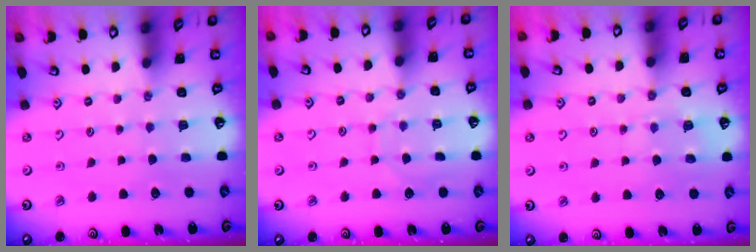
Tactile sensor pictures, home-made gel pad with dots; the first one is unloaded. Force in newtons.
{"total": 7.1, "press": 7.1, "slide": 0.4}
{"total": 5.8, "press": 5.7, "slide": 0.6}